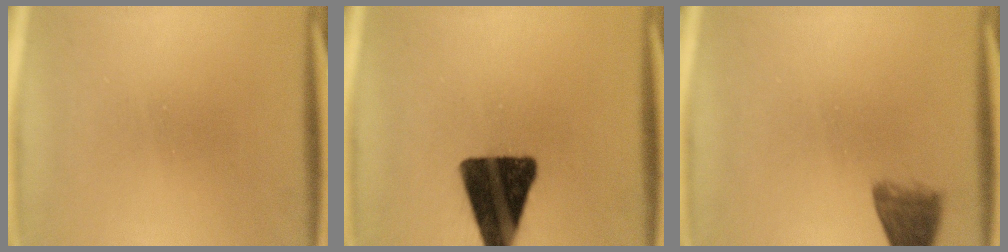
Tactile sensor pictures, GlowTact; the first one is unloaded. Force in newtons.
{"total": 16.6}
{"total": 4.6}